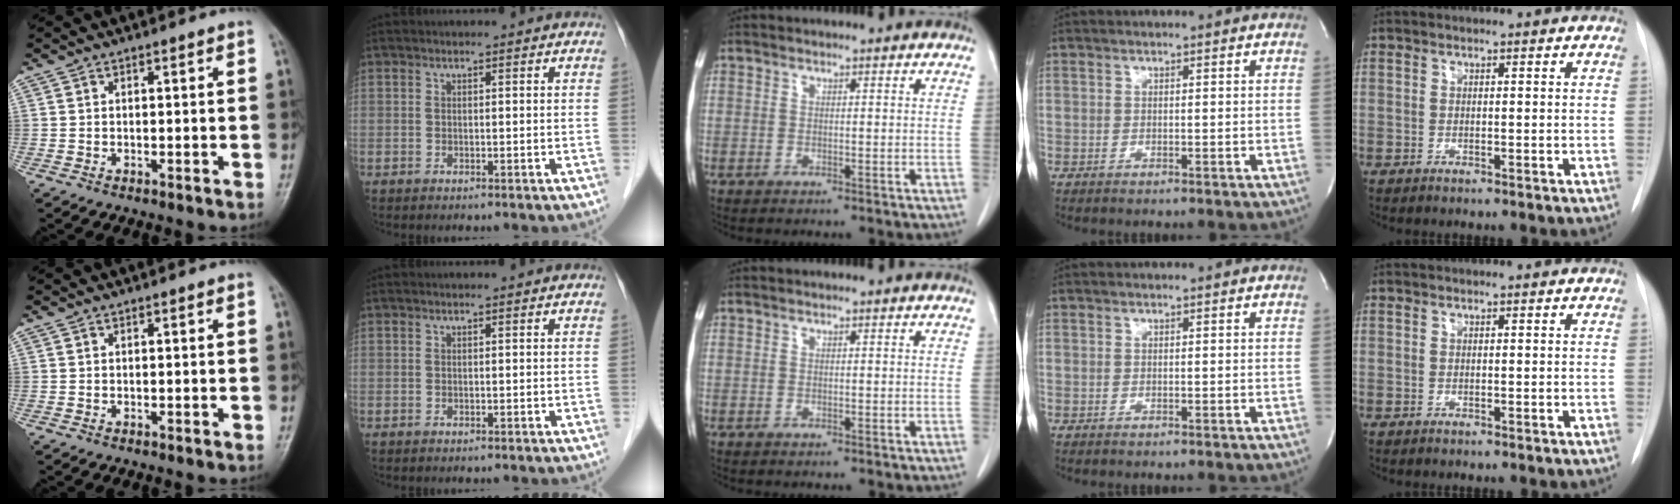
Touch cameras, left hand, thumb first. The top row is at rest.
{}